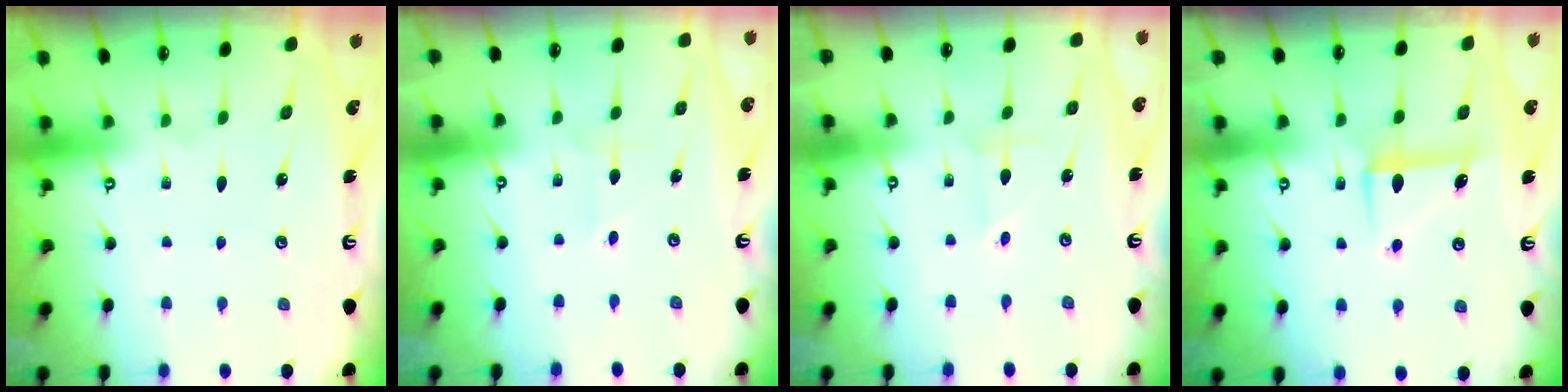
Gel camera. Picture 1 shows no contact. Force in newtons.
{"total": 1.3, "press": 1.3, "slide": 0.1}
{"total": 1.8, "press": 1.8, "slide": 0.1}
{"total": 7.3, "press": 7.3, "slide": 0.8}